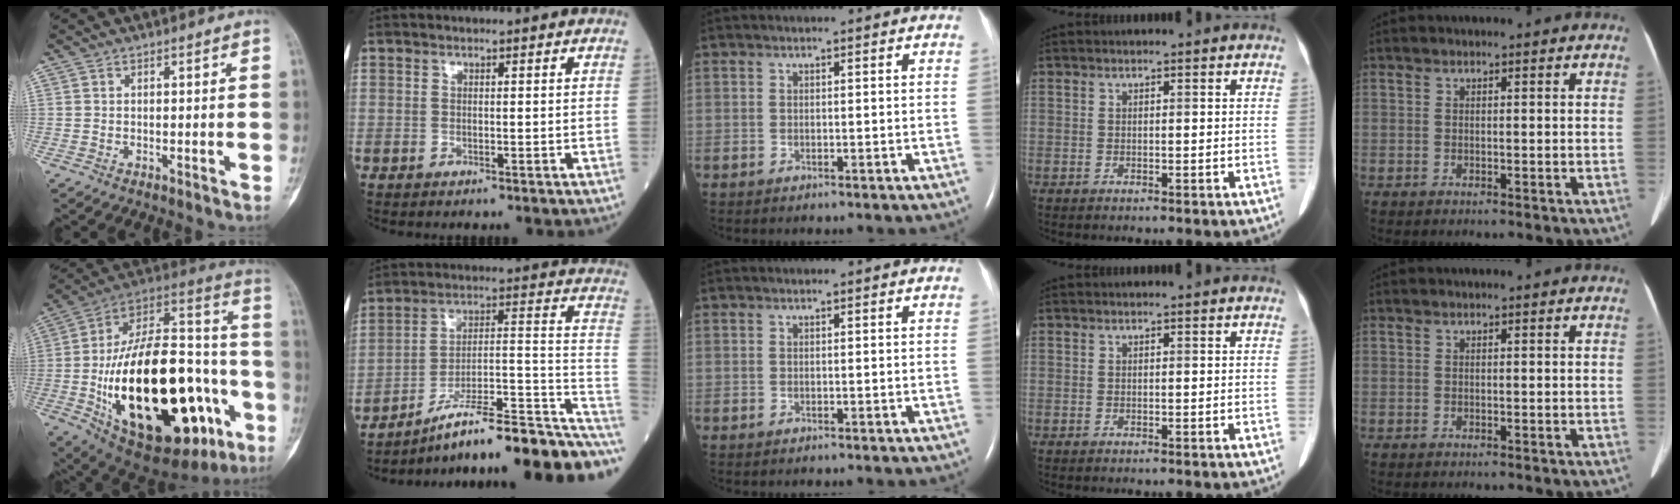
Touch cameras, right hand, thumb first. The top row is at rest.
{"thumb": {"total": 41.7, "force": [-11.3, 19.1, 35.3], "torque": [-0.570, 0.025, -0.158]}, "index": {"total": 22.5, "force": [-14.8, 4.2, 16.4], "torque": [-0.160, 0.042, -0.220]}}